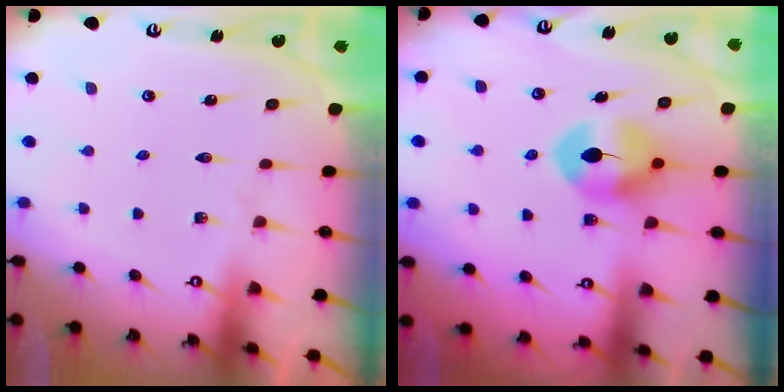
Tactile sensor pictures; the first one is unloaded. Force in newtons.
{"total": 8.0, "press": 8.0, "slide": 0.4}